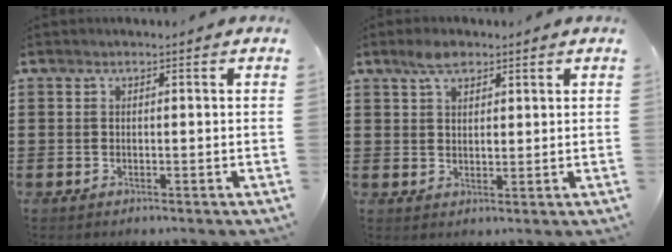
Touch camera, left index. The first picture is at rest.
{"total": 4.0, "force": [2.7, 2.3, 2.0], "torque": [-0.039, 0.008, 0.046]}